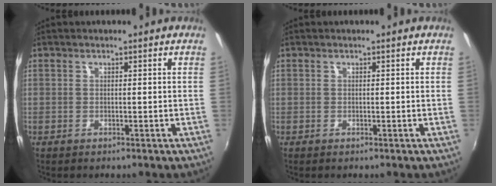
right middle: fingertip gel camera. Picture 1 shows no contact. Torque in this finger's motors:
{"motor_torque": [0.11, -0.11, 0.00, 0.00]}